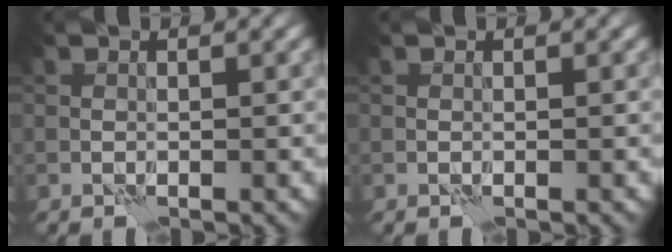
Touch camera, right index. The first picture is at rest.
{"total": 0.0}